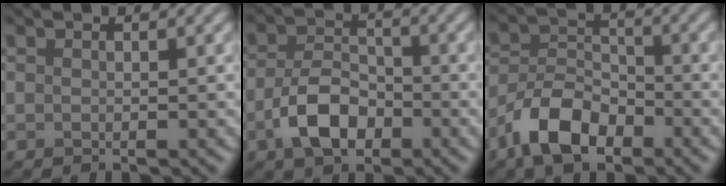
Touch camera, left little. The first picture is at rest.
{"total": 5.0, "force": [-2.1, 3.0, 3.4], "torque": [-0.065, 0.002, -0.043]}
{"total": 6.2, "force": [-3.9, 3.3, 3.6], "torque": [-0.064, 0.002, -0.083]}